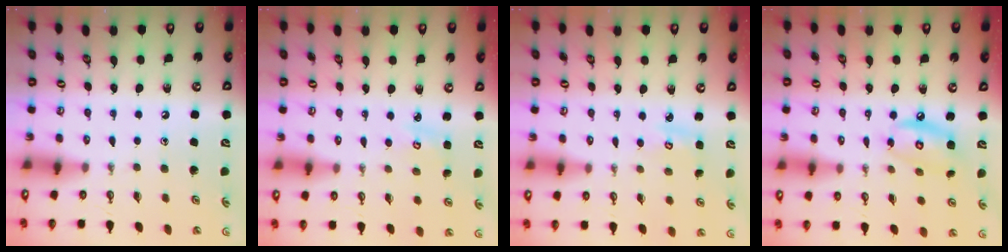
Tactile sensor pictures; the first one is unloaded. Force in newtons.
{"total": 2.6, "press": 2.6, "slide": 0.3}
{"total": 2.5, "press": 2.5, "slide": 0.2}
{"total": 9.5, "press": 9.4, "slide": 0.7}